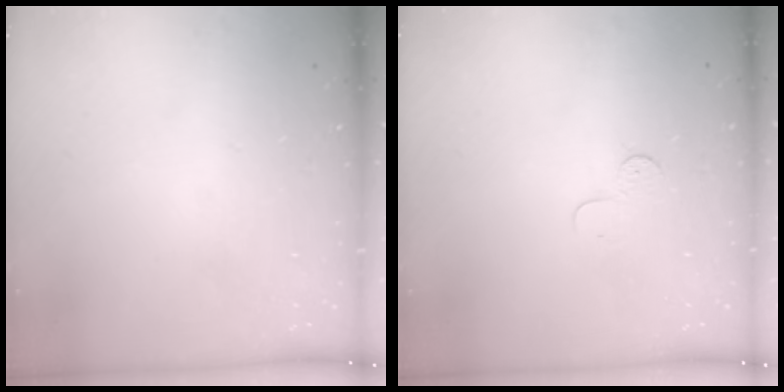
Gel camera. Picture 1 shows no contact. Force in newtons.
{"total": 3.6, "press": 3.5, "slide": 0.3}